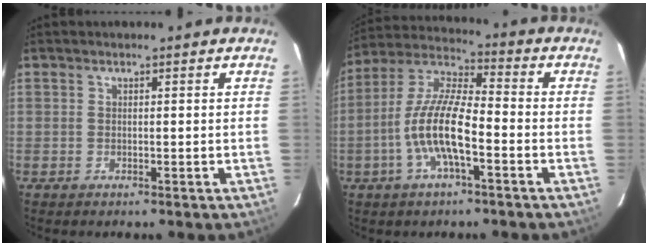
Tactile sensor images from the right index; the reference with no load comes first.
{"total": 12.4, "force": [-4.2, 3.3, 11.2], "torque": [-0.232, 0.001, -0.083]}